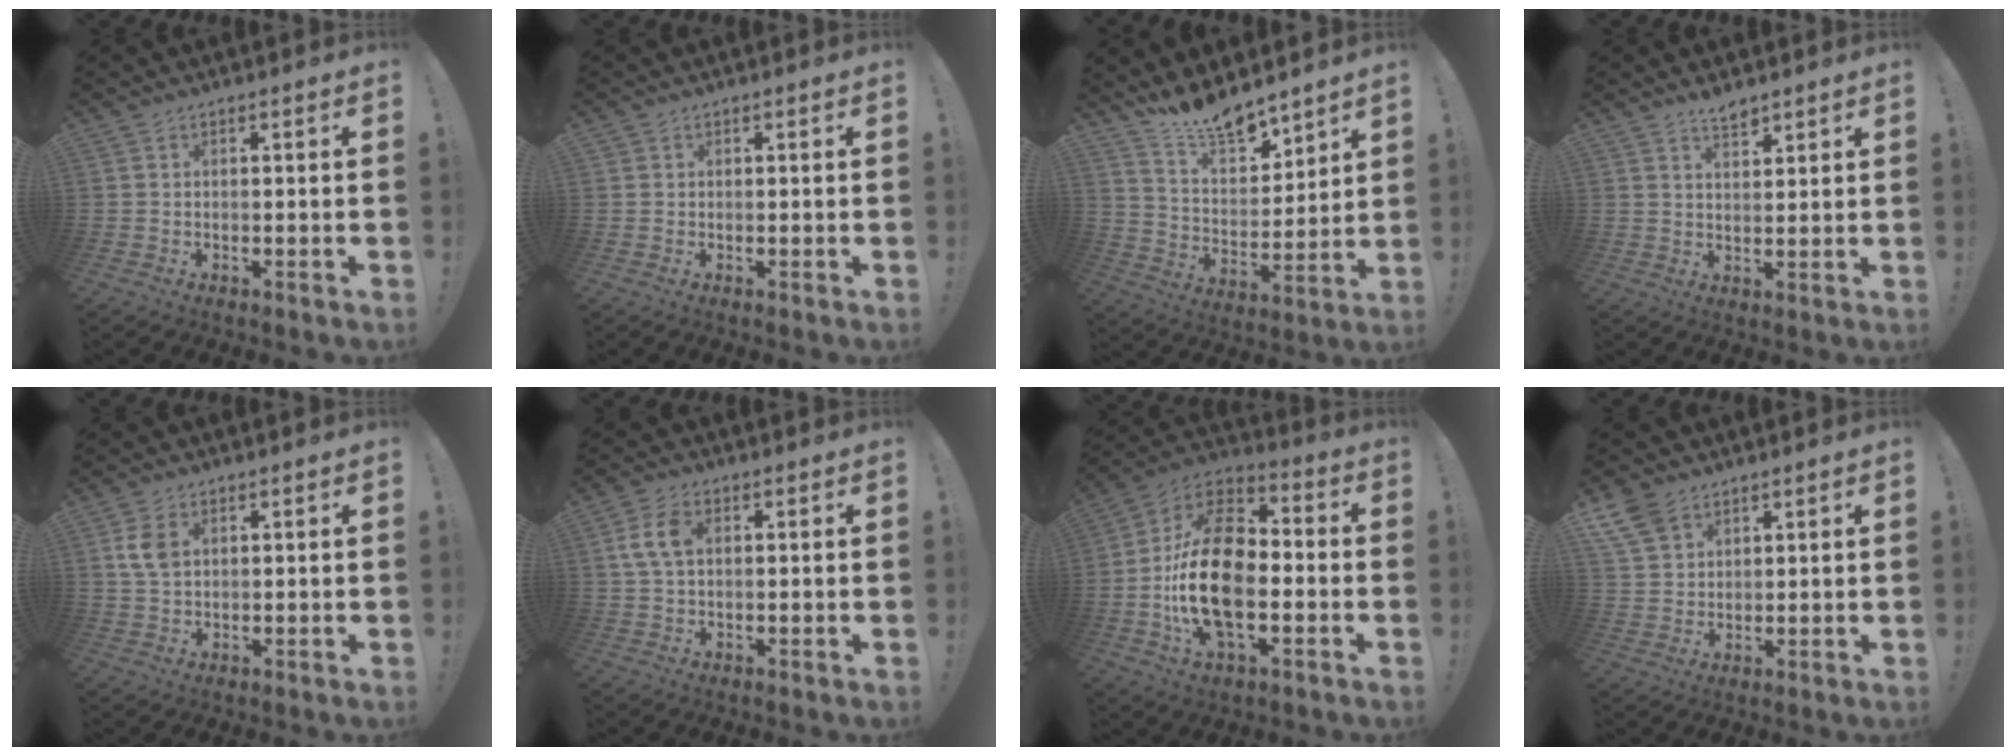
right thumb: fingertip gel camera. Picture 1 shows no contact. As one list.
[{"total": 0.5, "force": [0.3, 0.4, 0.0], "torque": [0.000, 0.000, 0.006]}, {"total": 12.4, "force": [11.2, 3.4, 4.0], "torque": [-0.080, -0.095, 0.207]}, {"total": 4.1, "force": [3.5, 1.3, 1.7], "torque": [-0.022, -0.024, 0.062]}, {"total": 5.4, "force": [1.7, 3.5, 3.8], "torque": [-0.074, 0.000, 0.032]}, {"total": 7.2, "force": [1.3, 4.4, 5.6], "torque": [-0.115, 0.007, 0.026]}, {"total": 23.5, "force": [-3.5, 13.7, 18.8], "torque": [-0.357, 0.024, -0.052]}, {"total": 8.0, "force": [5.2, 5.1, 3.3], "torque": [-0.071, -0.018, 0.108]}]